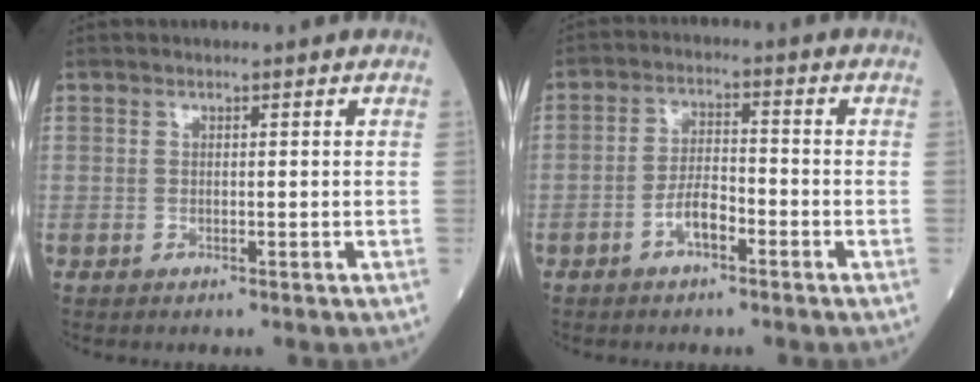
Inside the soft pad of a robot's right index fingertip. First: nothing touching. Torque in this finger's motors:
{"motor_torque": [0.54, -0.53, 0.42, 0.10]}